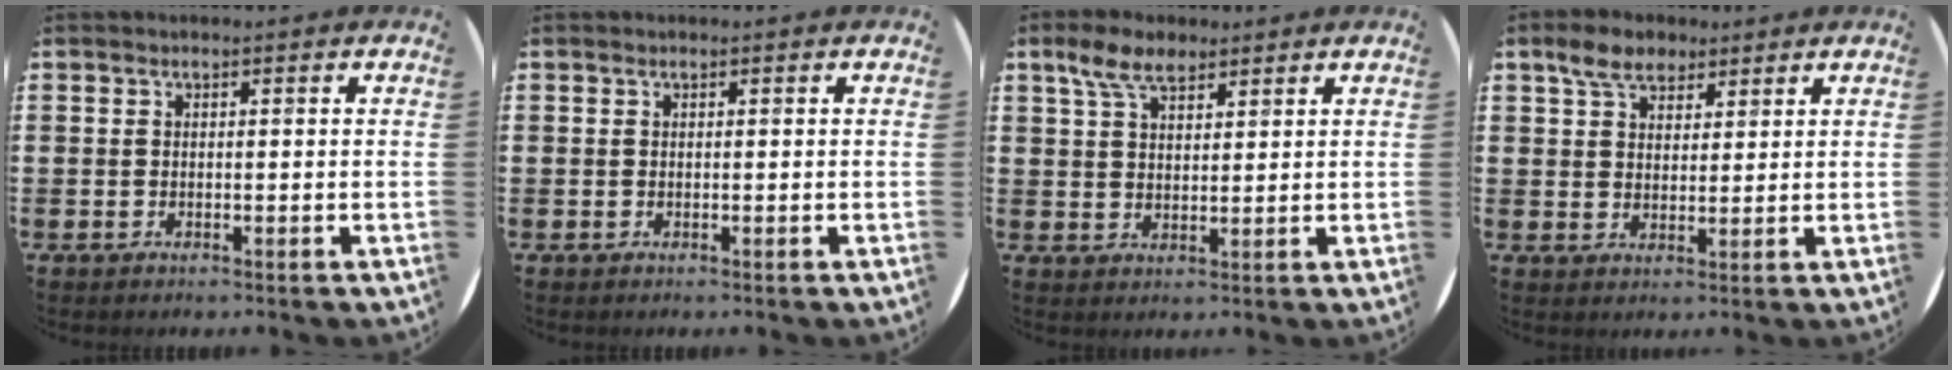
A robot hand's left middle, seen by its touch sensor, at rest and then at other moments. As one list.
[{"total": 0.0}, {"total": 5.3, "force": [3.8, 2.4, 2.8], "torque": [-0.054, 0.001, 0.068]}, {"total": 5.0, "force": [3.7, 2.8, 1.7], "torque": [-0.036, 0.006, 0.068]}]